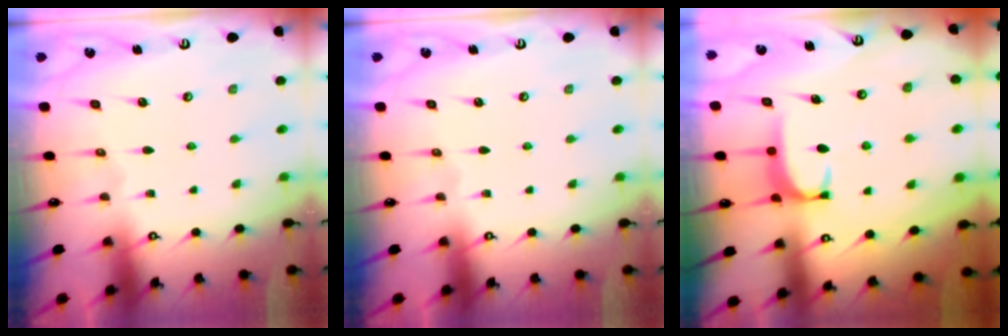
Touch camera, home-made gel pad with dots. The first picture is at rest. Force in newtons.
{"total": 0.0}
{"total": 1.6, "press": 1.5, "slide": 0.5}